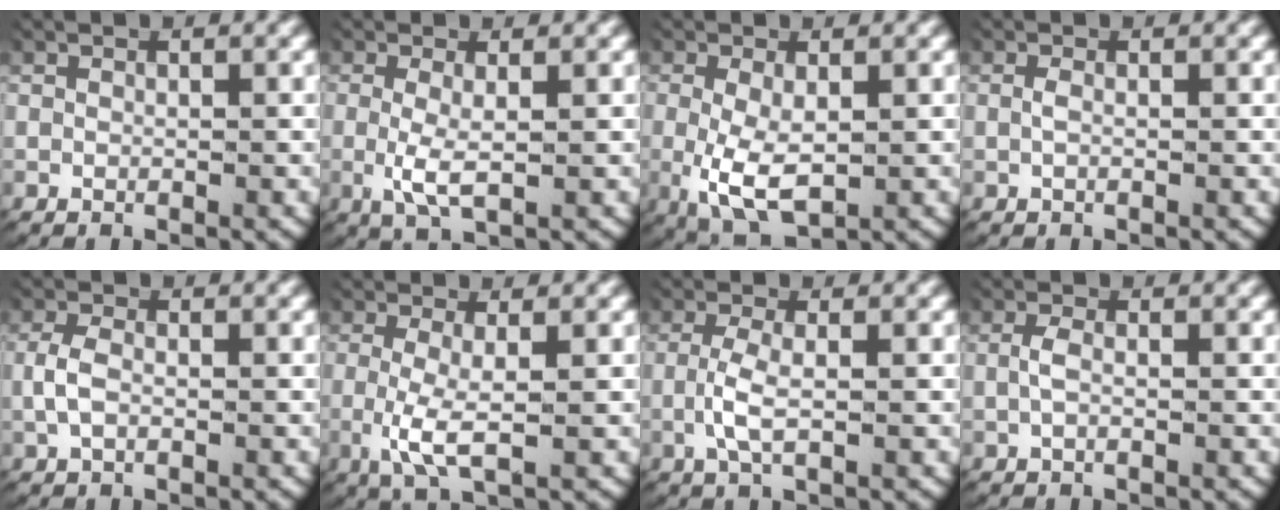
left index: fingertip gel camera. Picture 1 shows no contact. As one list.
[{"total": 3.0, "force": [-0.3, 1.0, 2.8], "torque": [-0.069, -0.016, 0.003]}, {"total": 5.7, "force": [-1.4, 3.3, 4.5], "torque": [-0.105, -0.030, -0.005]}, {"total": 0.5, "force": [-0.2, -0.1, 0.5], "torque": [-0.020, -0.007, 0.001]}, {"total": 2.0, "force": [-0.2, 1.2, 1.6], "torque": [-0.052, -0.005, 0.001]}, {"total": 3.7, "force": [-0.5, 1.1, 3.5], "torque": [-0.088, -0.021, 0.002]}, {"total": 2.5, "force": [-0.4, 0.7, 2.3], "torque": [-0.063, -0.008, -0.003]}, {"total": 1.1, "force": [-0.3, 0.3, 1.1], "torque": [-0.036, -0.005, -0.002]}]